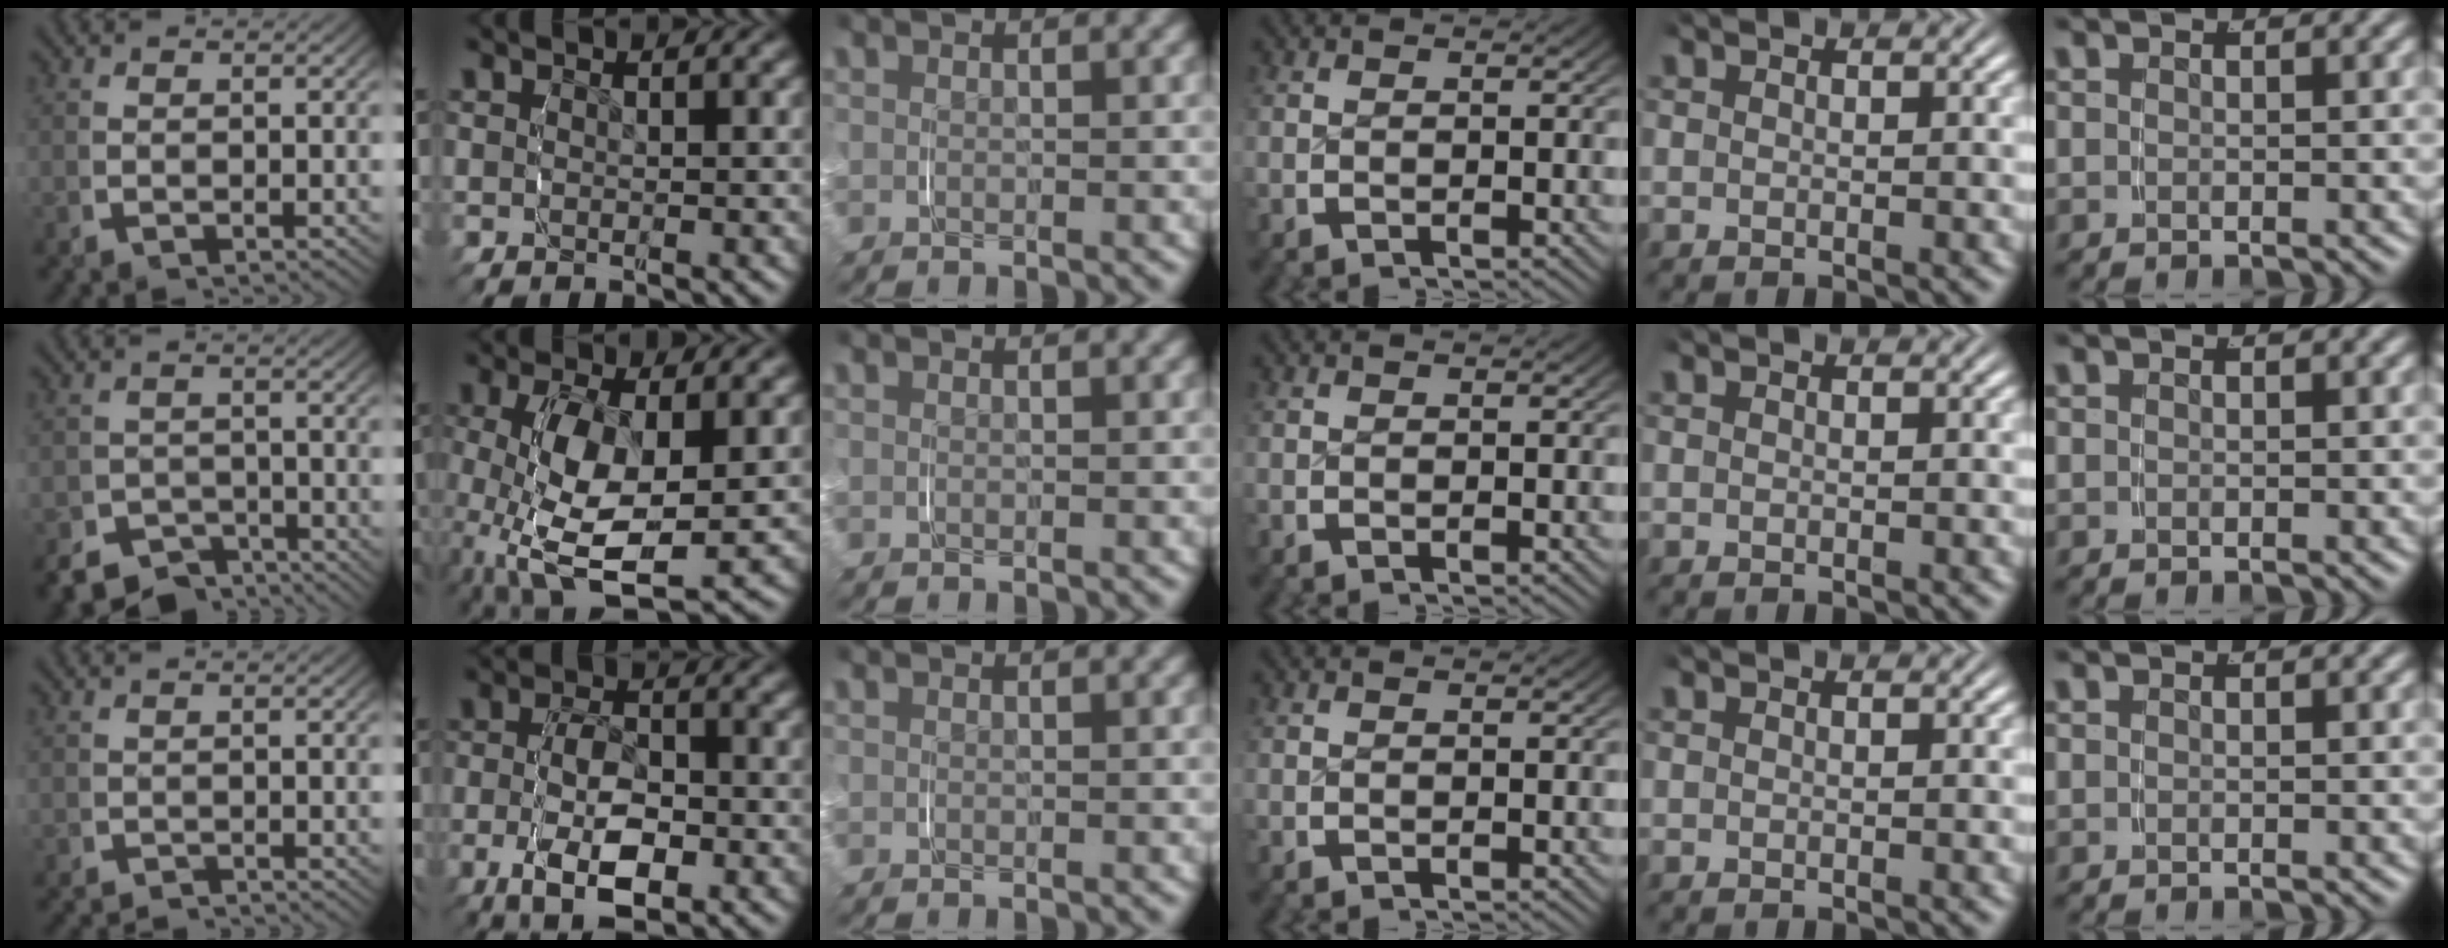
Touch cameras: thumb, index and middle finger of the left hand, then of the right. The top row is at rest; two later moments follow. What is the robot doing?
{"motion": "grasp_and_lifting", "object": "key"}